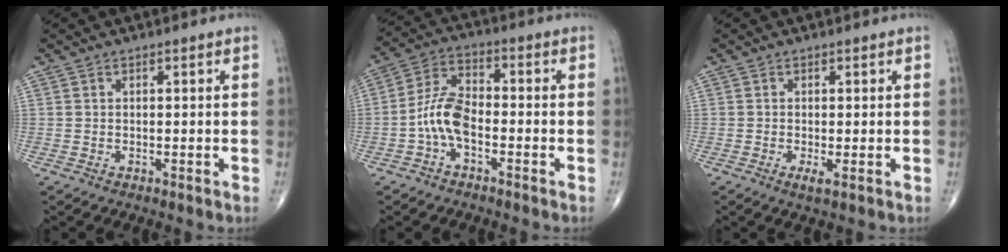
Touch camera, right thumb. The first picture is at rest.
{"total": 7.8, "force": [-2.4, 4.0, 6.3], "torque": [-0.126, 0.034, -0.054]}
{"total": 1.7, "force": [-0.5, 0.3, 1.6], "torque": [-0.031, -0.007, -0.010]}